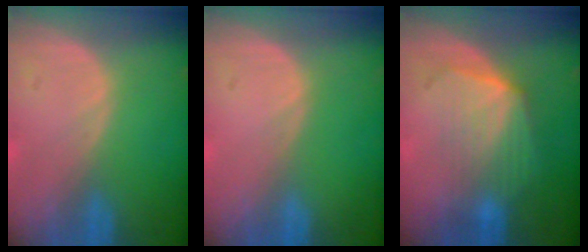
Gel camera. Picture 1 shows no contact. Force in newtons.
{"total": 0.0}
{"total": 7.2, "press": 6.5, "slide": 3.0}